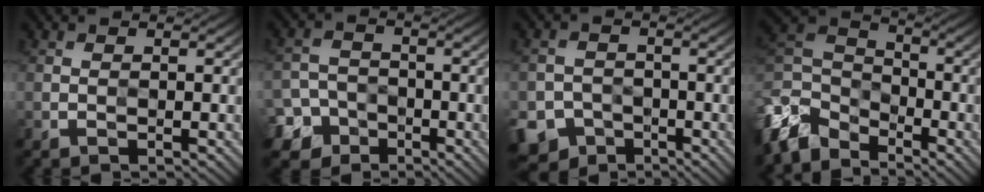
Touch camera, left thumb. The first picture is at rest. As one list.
[{"total": 7.0, "force": [-4.3, 5.4, 1.5], "torque": [-0.039, -0.018, -0.092]}, {"total": 9.4, "force": [-5.8, 7.0, 2.3], "torque": [-0.051, -0.036, -0.108]}, {"total": 9.4, "force": [-6.2, 5.7, 4.1], "torque": [-0.116, 0.001, -0.144]}]